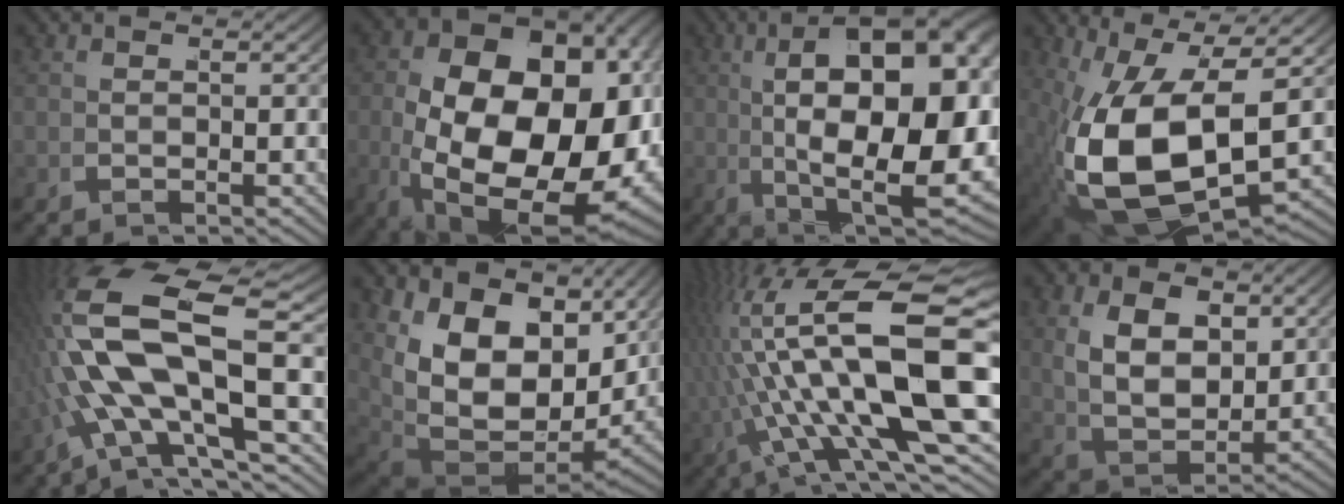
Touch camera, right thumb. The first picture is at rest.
{"total": 25.6, "force": [-3.5, 16.3, 19.4], "torque": [-0.352, -0.077, -0.024]}
{"total": 22.7, "force": [0.8, 12.4, 19.0], "torque": [-0.300, -0.037, 0.021]}
{"total": 16.9, "force": [-1.4, 10.3, 13.3], "torque": [-0.294, -0.061, 0.004]}
{"total": 11.5, "force": [0.3, 5.5, 10.1], "torque": [-0.228, -0.015, 0.009]}
{"total": 14.9, "force": [0.7, 9.8, 11.2], "torque": [-0.250, -0.050, 0.029]}
{"total": 16.9, "force": [1.0, 7.9, 14.9], "torque": [-0.286, -0.029, 0.017]}
{"total": 7.5, "force": [0.9, 5.0, 5.5], "torque": [-0.114, -0.018, 0.011]}